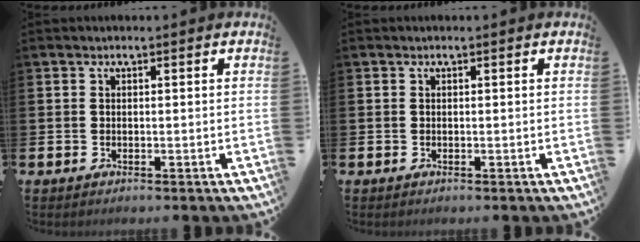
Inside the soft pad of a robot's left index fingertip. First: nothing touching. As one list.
[{"total": 0.0}]